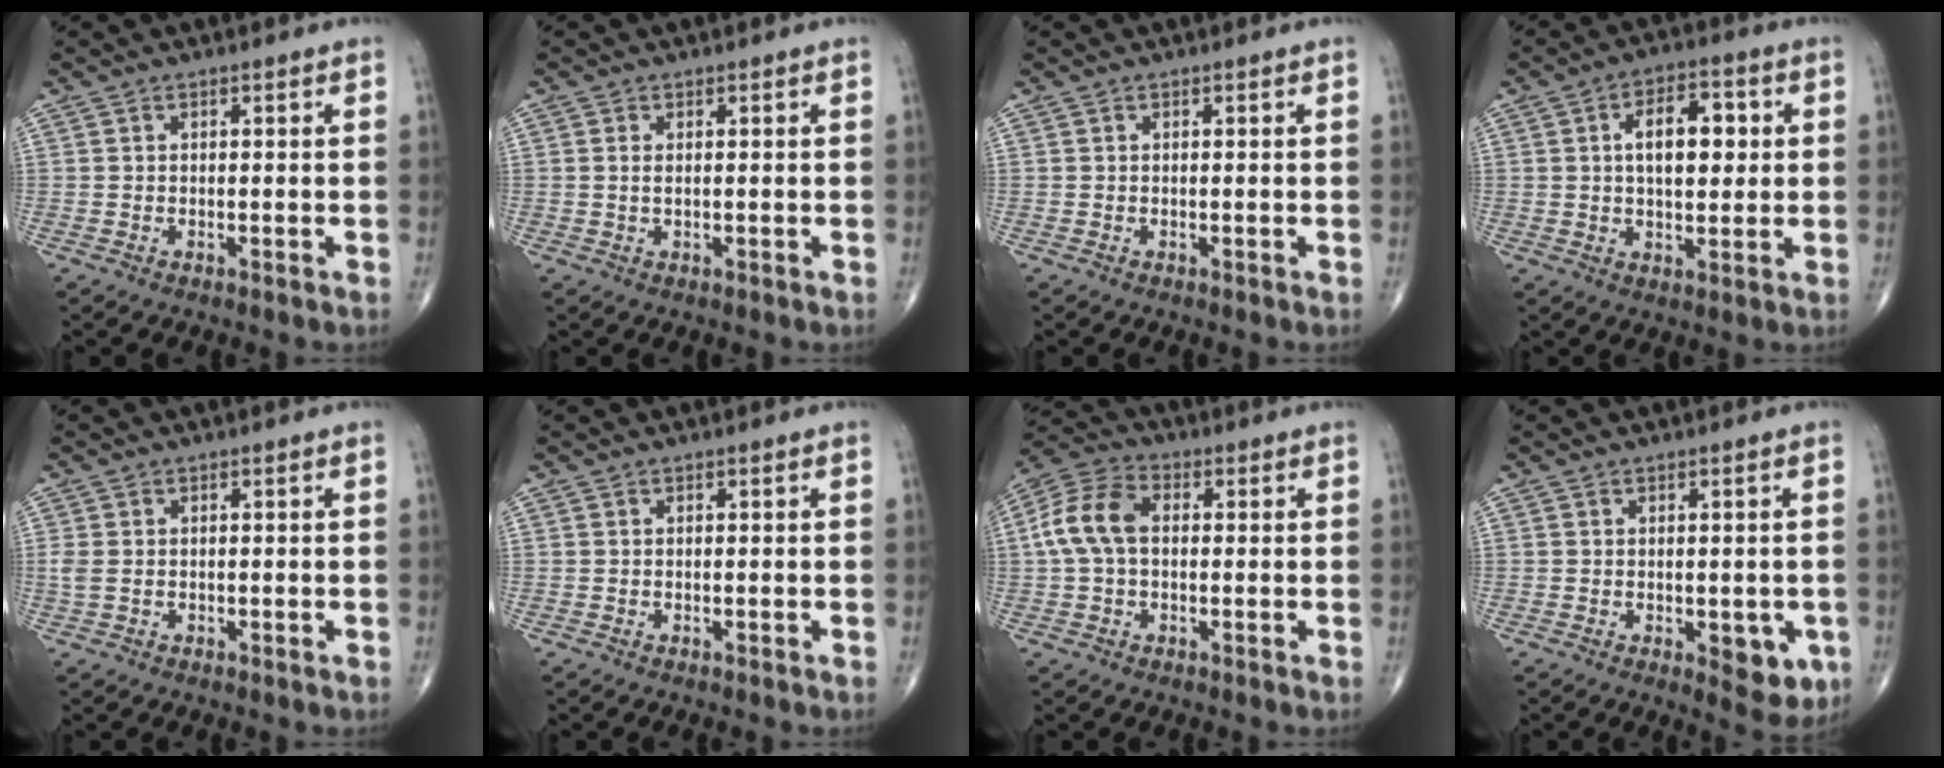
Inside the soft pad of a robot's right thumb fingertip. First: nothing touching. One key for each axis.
{"total": 1.1, "fx": 0.2, "fy": 0.5, "fz": 1.0, "tx": -0.025, "ty": 0.001, "tz": 0.006}
{"total": 0.0}
{"total": 10.3, "fx": 1.7, "fy": 5.5, "fz": 8.5, "tx": -0.108, "ty": 0.006, "tz": 0.025}
{"total": 2.0, "fx": 0.0, "fy": 1.4, "fz": 1.4, "tx": -0.046, "ty": -0.001, "tz": -0.001}
{"total": 0.0}
{"total": 9.9, "fx": 0.6, "fy": 6.5, "fz": 7.5, "tx": -0.159, "ty": 0.031, "tz": 0.004}
{"total": 6.4, "fx": -1.7, "fy": 3.2, "fz": 5.3, "tx": -0.040, "ty": -0.008, "tz": -0.013}